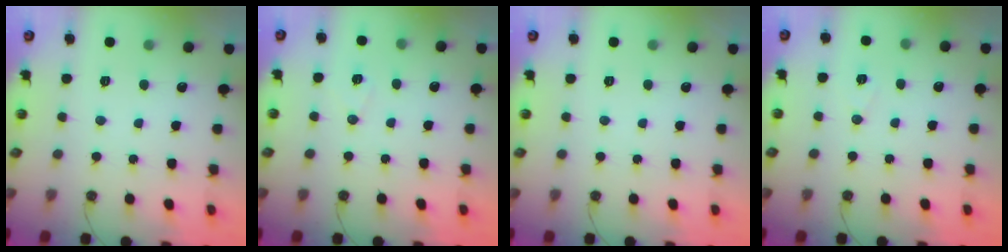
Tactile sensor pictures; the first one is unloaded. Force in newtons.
{"total": 5.8, "press": 4.5, "slide": 3.7}
{"total": 0.0}
{"total": 5.9, "press": 3.7, "slide": 4.5}